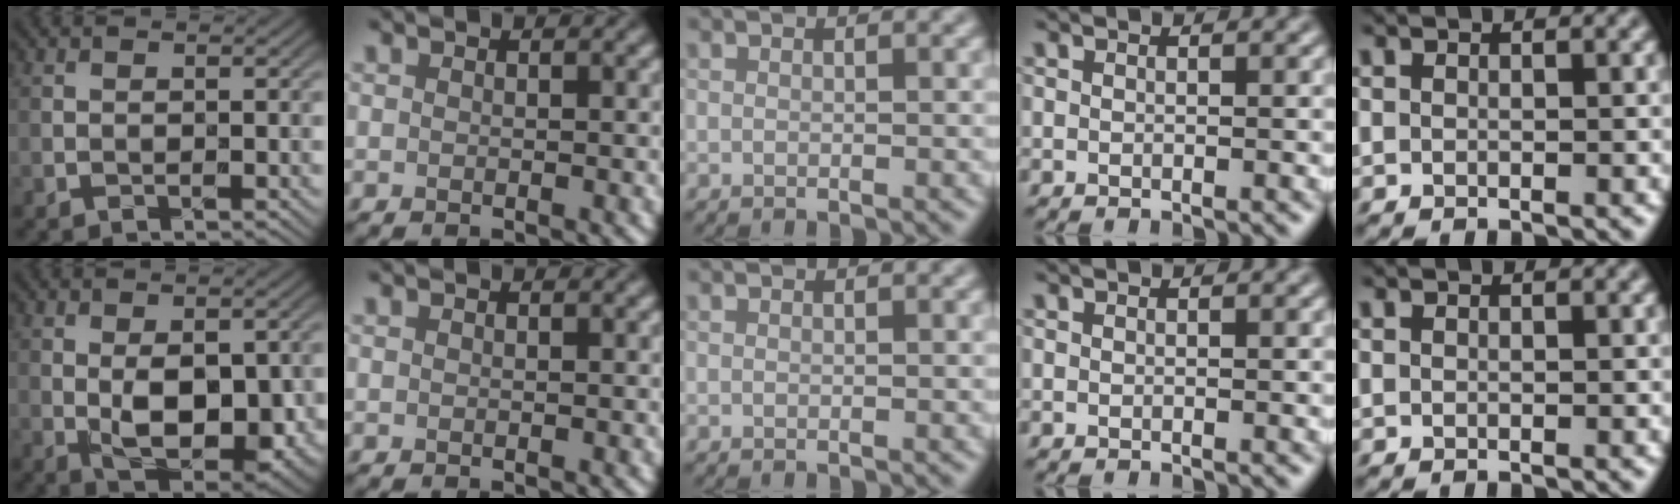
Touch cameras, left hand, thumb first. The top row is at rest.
{"thumb": {"total": 7.4, "force": [-0.4, 3.8, 6.3], "torque": [-0.117, -0.018, 0.008]}}